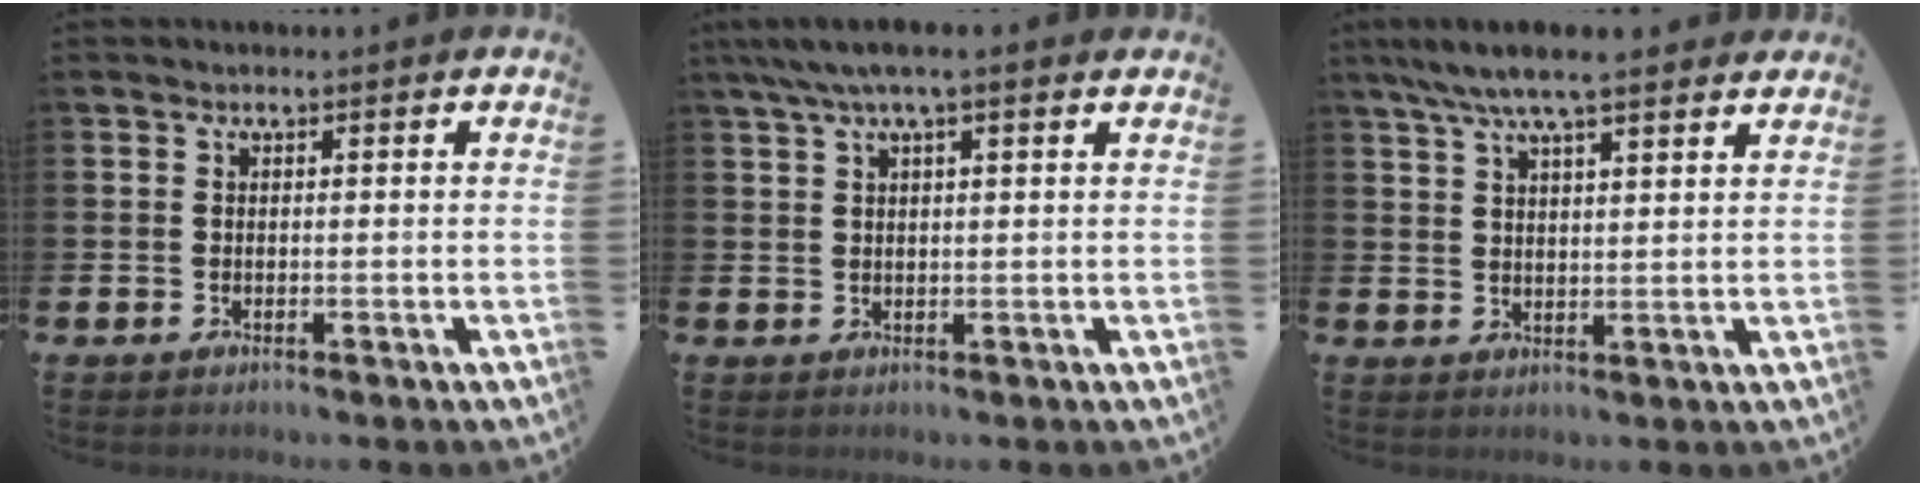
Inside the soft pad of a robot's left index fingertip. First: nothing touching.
{"total": 4.0, "force": [2.7, 0.9, 2.9], "torque": [-0.054, 0.000, 0.047]}
{"total": 7.0, "force": [6.1, 1.1, 3.2], "torque": [-0.072, -0.016, 0.110]}